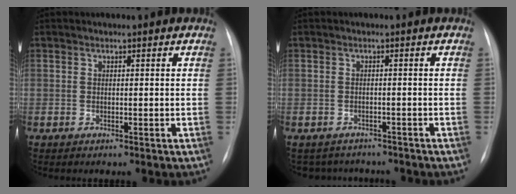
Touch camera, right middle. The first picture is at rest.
{"total": 5.3, "force": [-4.9, 2.1, 0.1], "torque": [0.003, 0.009, -0.060]}